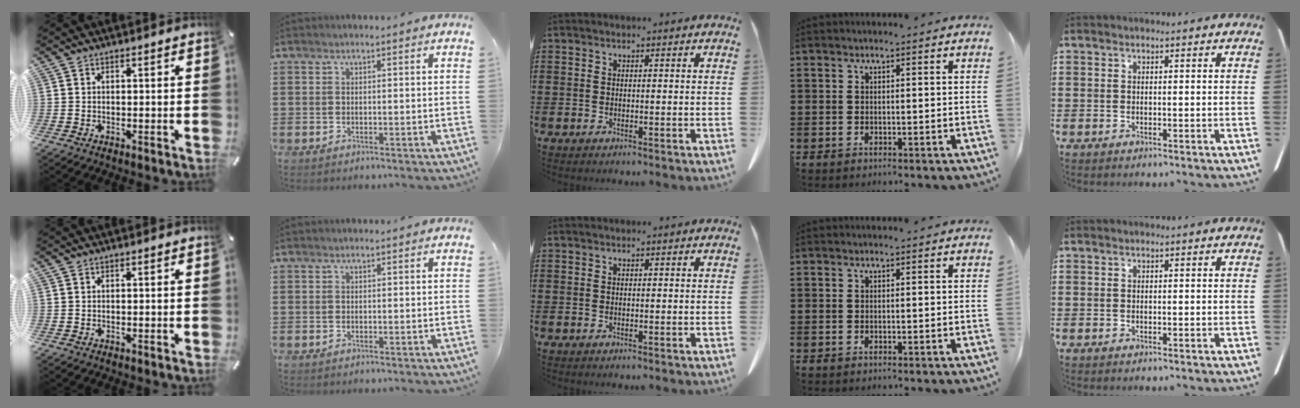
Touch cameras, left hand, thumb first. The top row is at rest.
{}